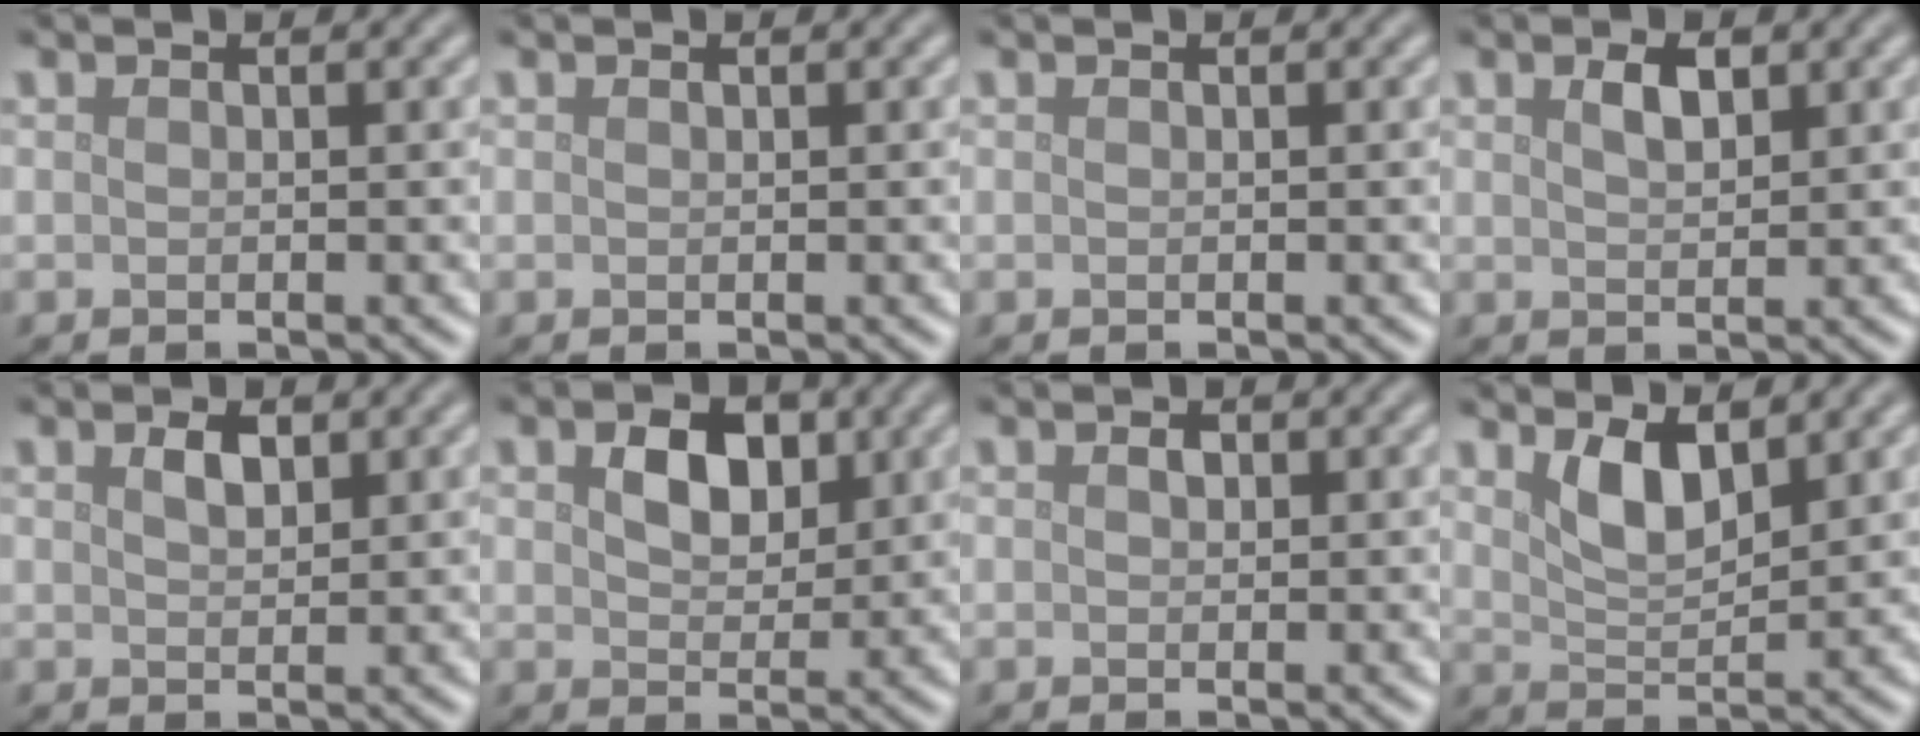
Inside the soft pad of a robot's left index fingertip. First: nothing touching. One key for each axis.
{"total": 0.0}
{"total": 0.0}
{"total": 1.9, "fx": 1.0, "fy": 0.9, "fz": 1.4, "tx": -0.027, "ty": 0.003, "tz": 0.020}
{"total": 1.7, "fx": 0.9, "fy": 0.9, "fz": 1.1, "tx": -0.022, "ty": 0.003, "tz": 0.018}
{"total": 3.9, "fx": 1.3, "fy": 2.5, "fz": 2.6, "tx": -0.050, "ty": 0.003, "tz": 0.019}
{"total": 0.8, "fx": 0.2, "fy": 0.6, "fz": 0.5, "tx": -0.010, "ty": -0.001, "tz": 0.001}
{"total": 3.3, "fx": 2.0, "fy": 1.1, "fz": 2.4, "tx": -0.049, "ty": -0.009, "tz": 0.043}